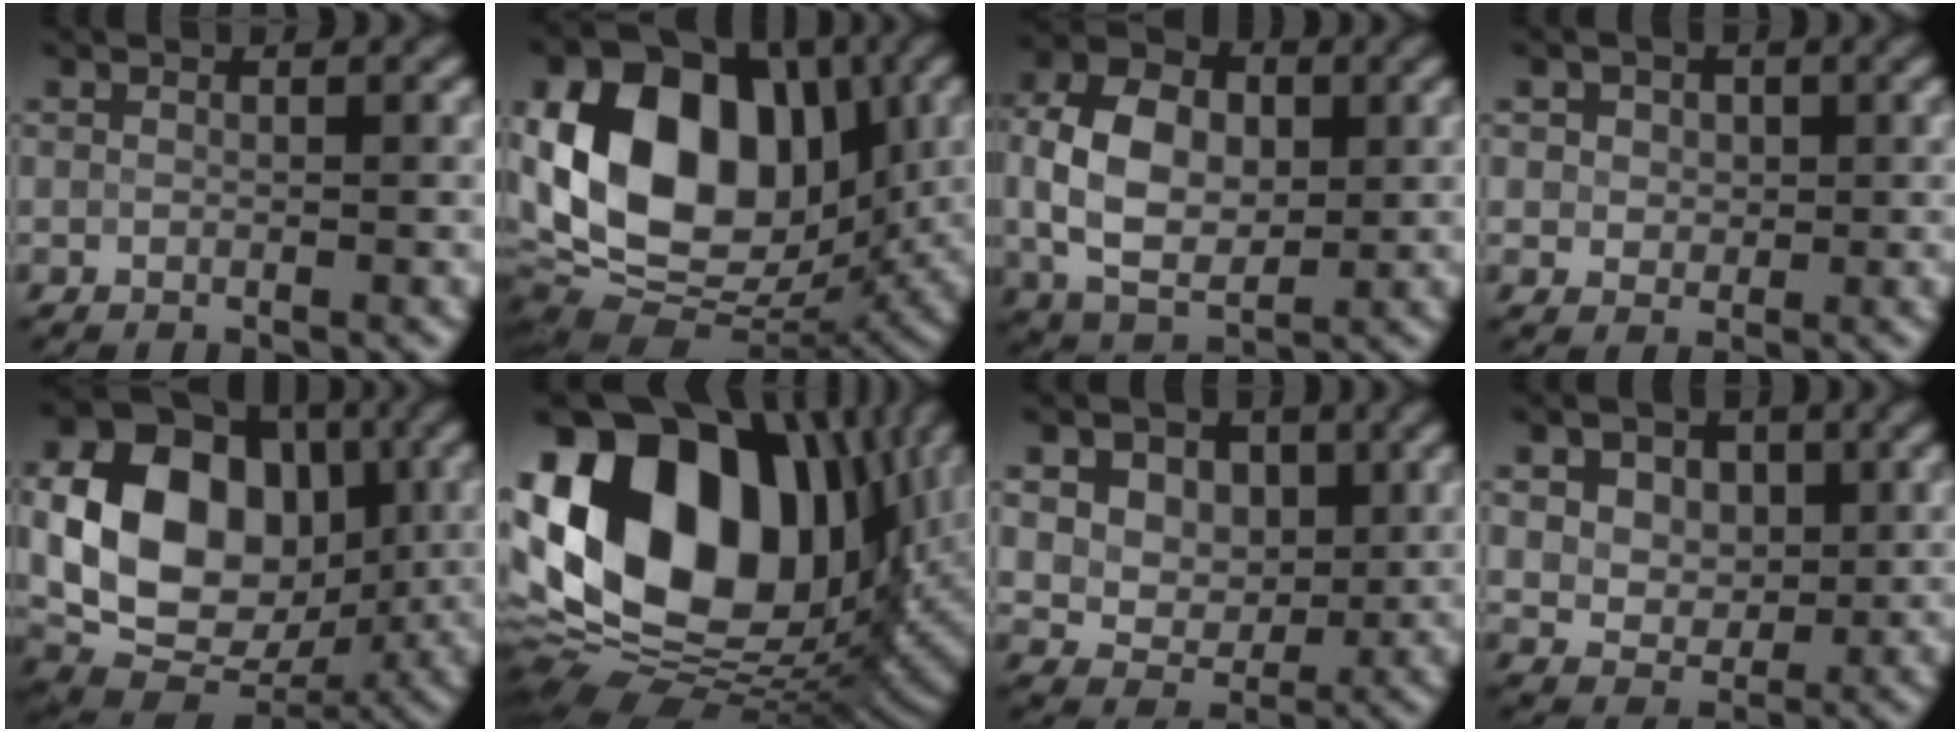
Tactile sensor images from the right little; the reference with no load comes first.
{"total": 14.8, "force": [1.3, 10.2, 10.6], "torque": [-0.184, 0.019, 0.009]}
{"total": 8.4, "force": [0.8, 5.9, 6.0], "torque": [-0.121, 0.006, 0.006]}
{"total": 2.1, "force": [0.7, 1.8, 0.9], "torque": [-0.001, 0.006, 0.003]}
{"total": 12.8, "force": [0.8, 9.3, 8.8], "torque": [-0.153, 0.004, 0.008]}
{"total": 19.4, "force": [3.8, 13.3, 13.6], "torque": [-0.267, 0.027, 0.056]}
{"total": 9.2, "force": [3.7, 7.0, 4.8], "torque": [-0.071, 0.026, 0.051]}
{"total": 7.4, "force": [3.0, 5.4, 4.1], "torque": [-0.074, 0.023, 0.042]}